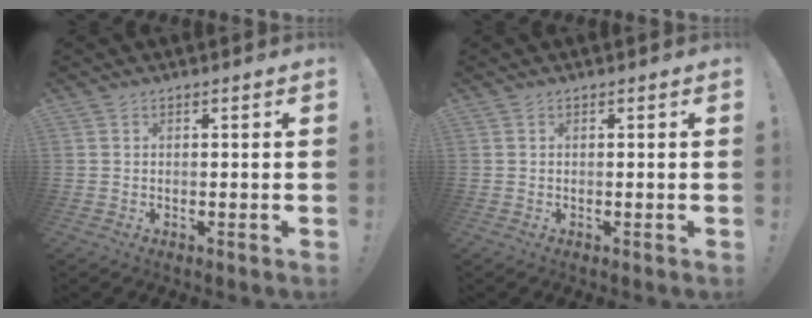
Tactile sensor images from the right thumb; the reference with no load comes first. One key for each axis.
{"total": 0.0}